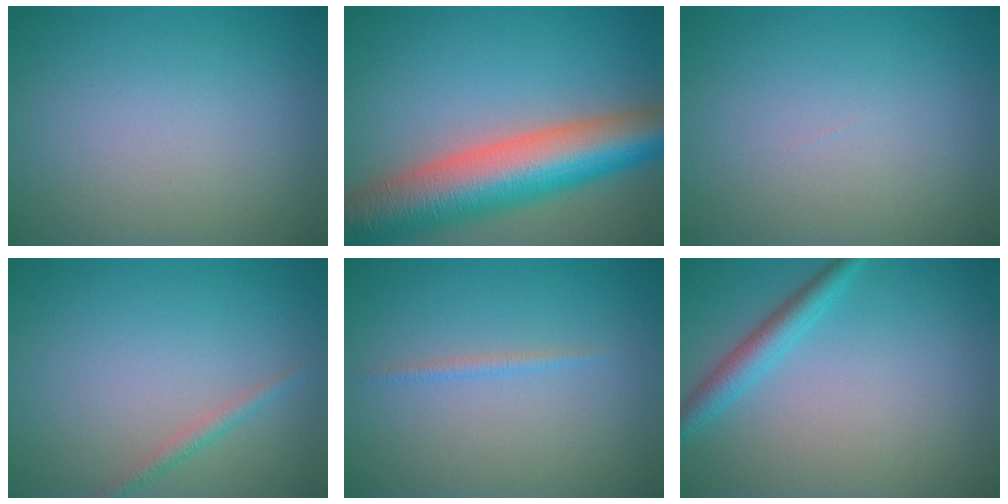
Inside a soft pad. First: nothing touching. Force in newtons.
{"total": 11.8, "press": 11.7, "slide": 0.4}
{"total": 0.0}
{"total": 1.1, "press": 1.1, "slide": 0.1}
{"total": 0.8, "press": 0.8, "slide": 0.0}
{"total": 2.6, "press": 2.6, "slide": 0.1}